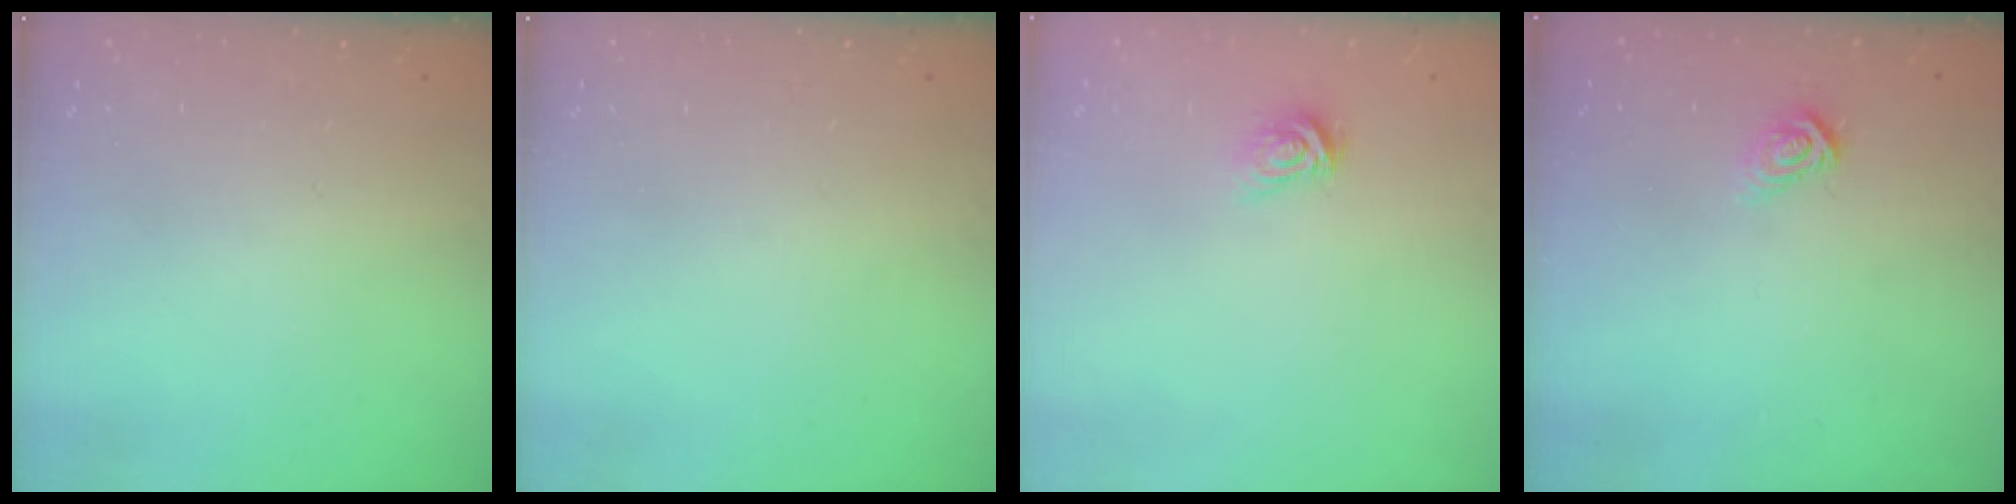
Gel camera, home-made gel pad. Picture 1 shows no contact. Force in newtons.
{"total": 0.0}
{"total": 3.5, "press": 3.5, "slide": 0.4}
{"total": 4.6, "press": 4.6, "slide": 0.4}